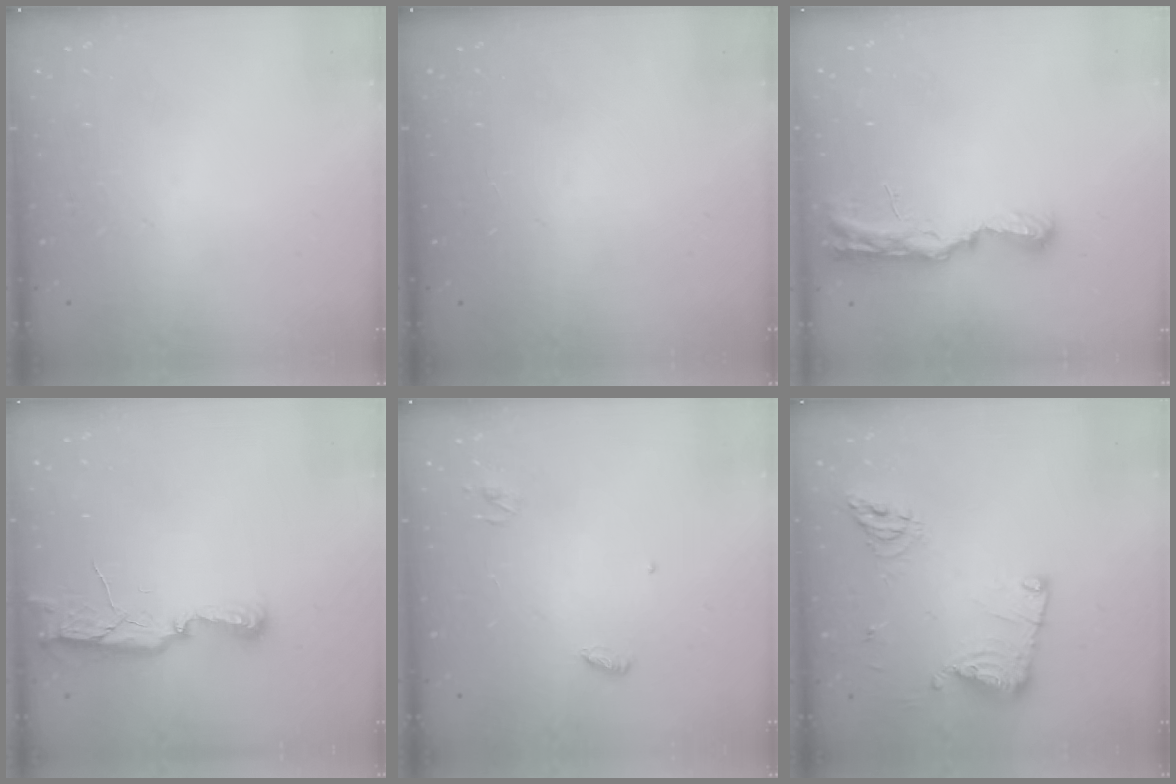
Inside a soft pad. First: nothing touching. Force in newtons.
{"total": 0.0}
{"total": 11.3, "press": 10.0, "slide": 5.1}
{"total": 9.0, "press": 7.8, "slide": 4.5}
{"total": 3.8, "press": 3.7, "slide": 0.4}
{"total": 13.5, "press": 13.4, "slide": 1.2}